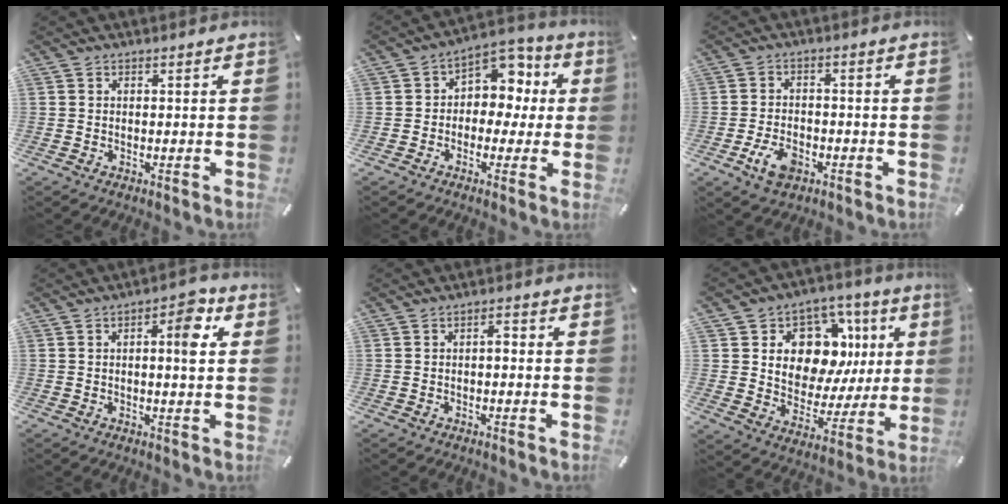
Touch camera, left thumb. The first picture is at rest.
{"total": 7.9, "force": [0.8, 6.9, 3.7], "torque": [-0.048, -0.007, 0.012]}
{"total": 6.5, "force": [-2.9, 4.2, 3.9], "torque": [-0.086, 0.011, -0.054]}
{"total": 6.2, "force": [1.3, 2.1, 5.7], "torque": [-0.065, -0.007, 0.010]}
{"total": 2.0, "force": [-0.5, 0.9, 1.7], "torque": [-0.035, 0.008, -0.013]}
{"total": 13.4, "force": [4.9, 10.1, 7.3], "torque": [-0.110, -0.034, 0.095]}